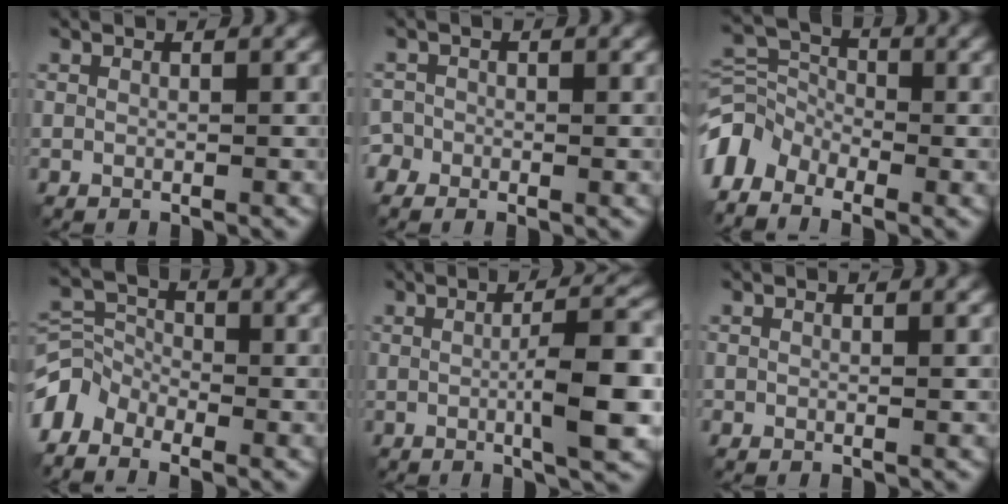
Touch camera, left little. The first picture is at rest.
{"total": 1.4, "force": [-0.6, 1.3, 0.2], "torque": [0.002, -0.005, -0.015]}
{"total": 5.2, "force": [-3.9, 2.9, 1.7], "torque": [-0.032, 0.006, -0.095]}
{"total": 4.1, "force": [-3.2, 2.4, 0.9], "torque": [-0.015, 0.006, -0.073]}
{"total": 7.3, "force": [-0.7, 1.6, 7.0], "torque": [-0.100, 0.005, -0.014]}
{"total": 0.0}